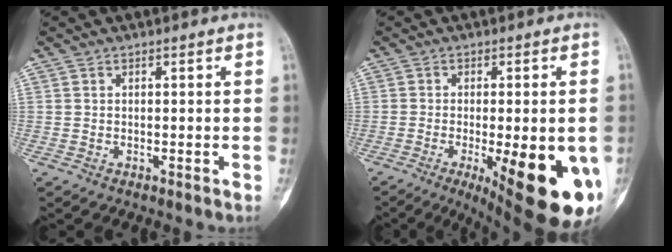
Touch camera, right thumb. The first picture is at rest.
{"total": 20.5, "force": [-6.9, 6.7, 18.1], "torque": [-0.180, -0.018, -0.076]}